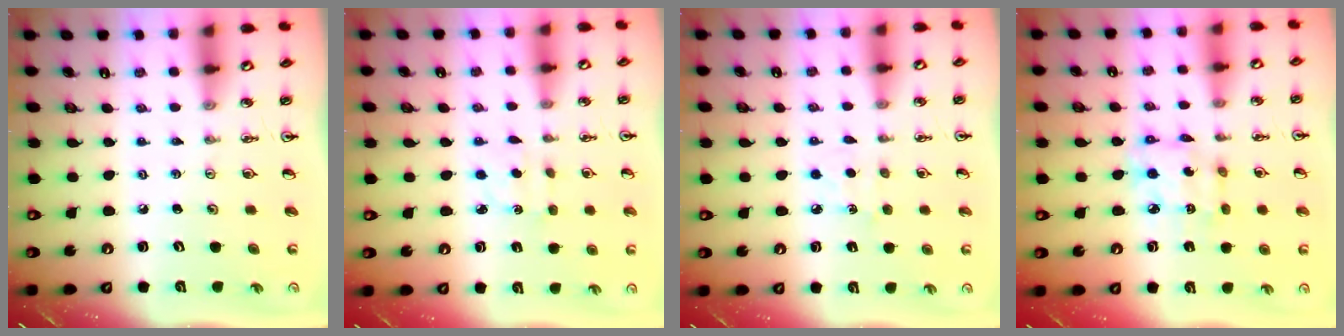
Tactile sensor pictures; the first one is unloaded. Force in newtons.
{"total": 2.9, "press": 2.9, "slide": 0.4}
{"total": 4.2, "press": 4.2, "slide": 0.5}
{"total": 6.8, "press": 6.8, "slide": 0.3}